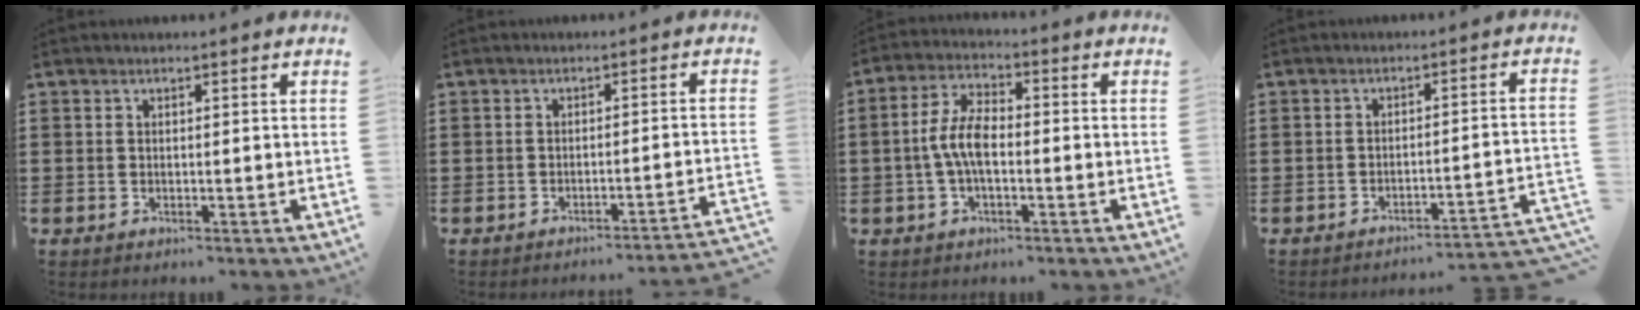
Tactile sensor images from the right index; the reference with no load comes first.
{"total": 2.4, "force": [-2.1, -0.5, 1.0], "torque": [-0.019, -0.007, -0.044]}
{"total": 6.3, "force": [-1.0, 2.8, 5.5], "torque": [-0.126, 0.000, -0.025]}
{"total": 3.1, "force": [-2.8, -0.5, 1.2], "torque": [-0.026, -0.014, -0.061]}